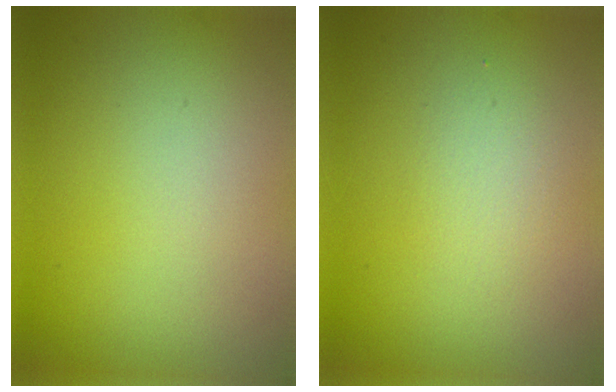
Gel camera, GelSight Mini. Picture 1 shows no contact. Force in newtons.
{"total": 1.6, "press": 1.6, "slide": 0.1}